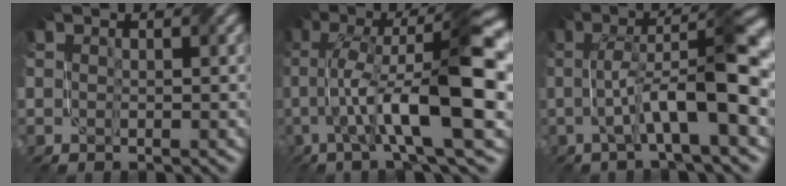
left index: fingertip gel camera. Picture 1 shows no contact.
{"total": 13.2, "force": [-0.4, 2.7, 12.9], "torque": [-0.205, 0.025, -0.007]}
{"total": 9.2, "force": [-0.8, 1.8, 9.0], "torque": [-0.140, 0.020, -0.021]}